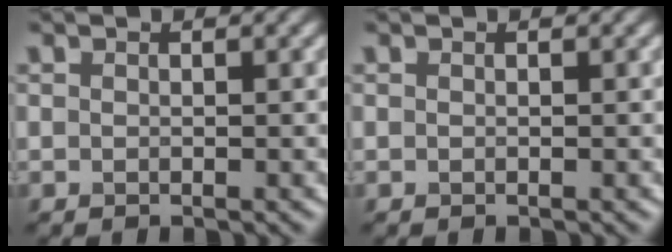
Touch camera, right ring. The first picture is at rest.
{"total": 0.0}